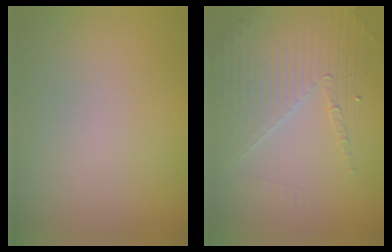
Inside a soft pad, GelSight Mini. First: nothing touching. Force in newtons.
{"total": 4.7, "press": 4.0, "slide": 2.5}